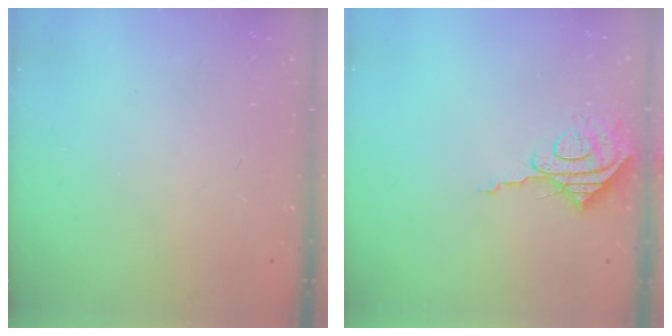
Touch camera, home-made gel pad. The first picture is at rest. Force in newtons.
{"total": 8.6, "press": 8.6, "slide": 0.7}